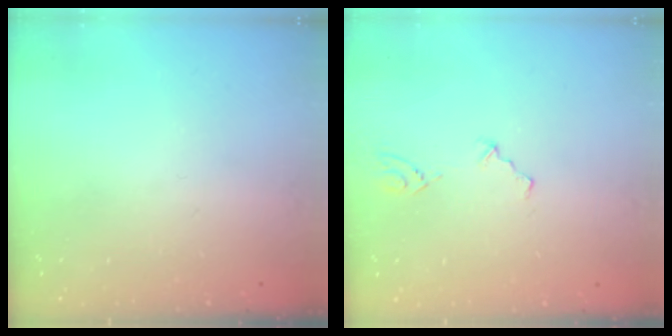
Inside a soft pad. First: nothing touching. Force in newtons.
{"total": 2.5, "press": 2.2, "slide": 1.2}